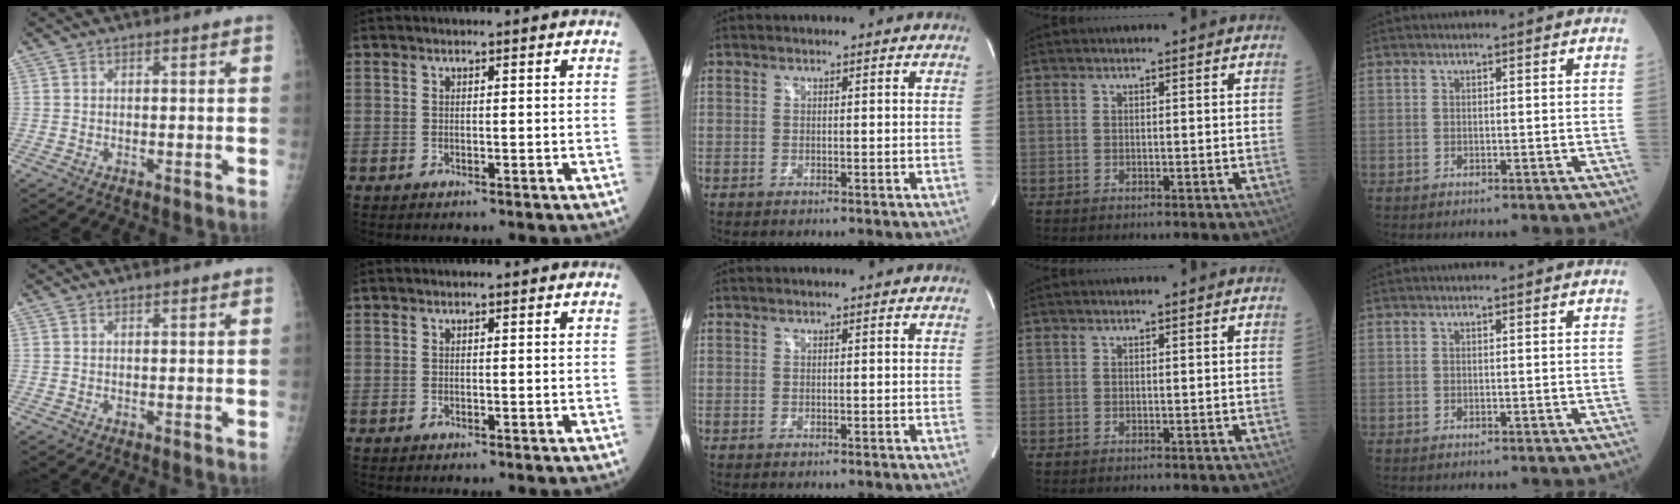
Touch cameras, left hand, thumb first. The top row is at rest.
{}